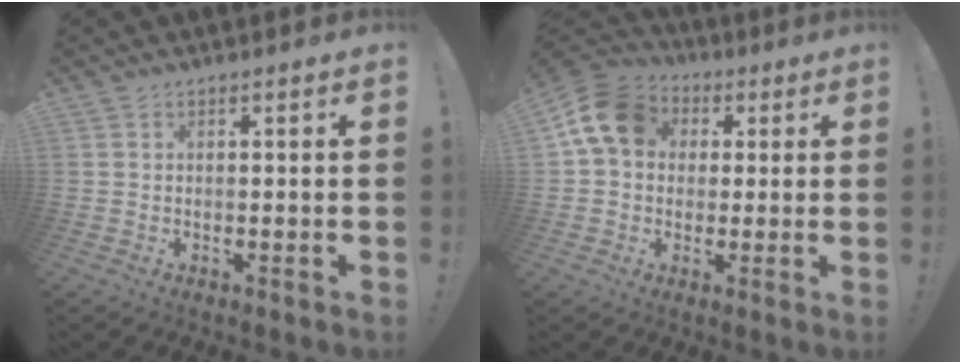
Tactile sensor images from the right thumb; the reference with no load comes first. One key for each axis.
{"total": 13.2, "fx": 3.5, "fy": 10.2, "fz": 7.5, "tx": -0.121, "ty": 0.003, "tz": 0.073}